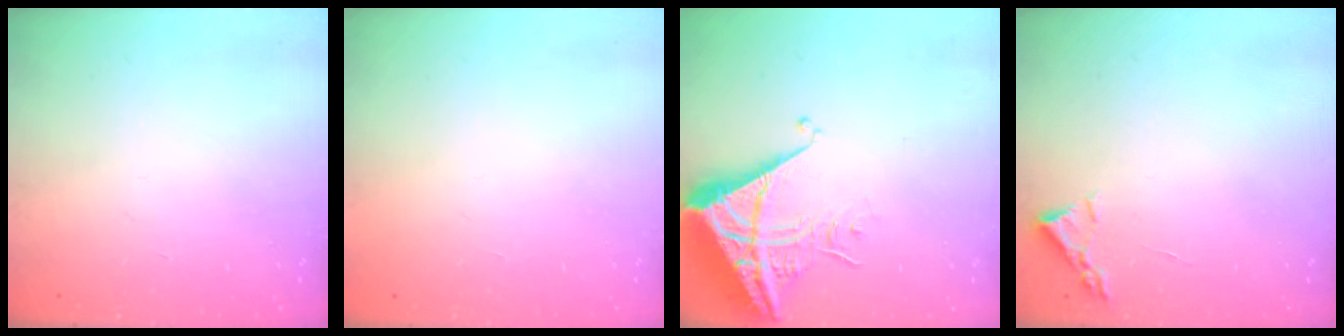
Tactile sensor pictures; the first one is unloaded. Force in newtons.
{"total": 1.6, "press": 1.6, "slide": 0.1}
{"total": 7.0, "press": 7.0, "slide": 0.8}
{"total": 2.2, "press": 2.2, "slide": 0.3}